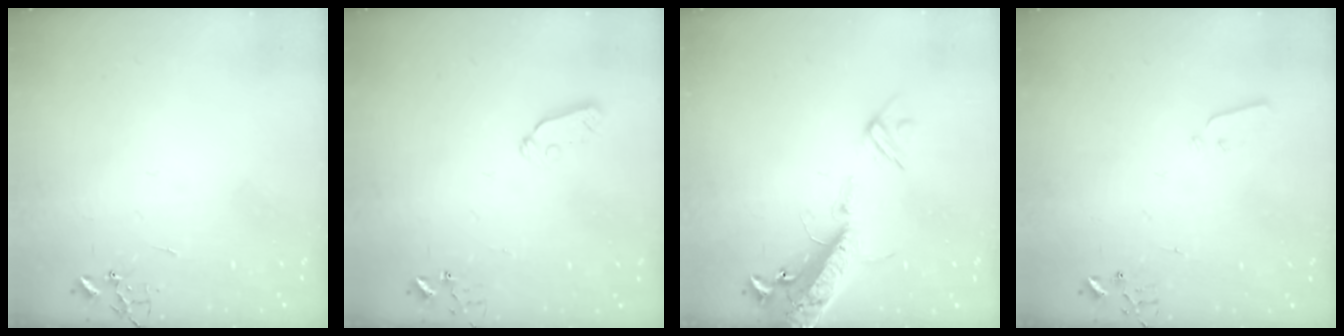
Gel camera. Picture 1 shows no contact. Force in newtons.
{"total": 3.7, "press": 3.6, "slide": 0.5}
{"total": 16.4, "press": 16.1, "slide": 3.1}
{"total": 3.0, "press": 2.9, "slide": 0.3}